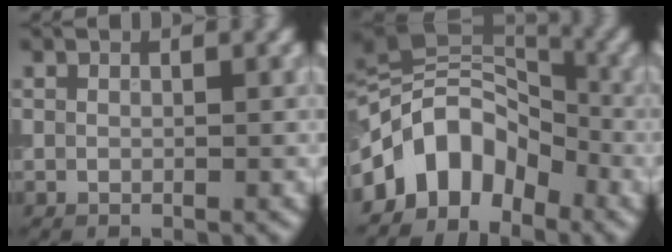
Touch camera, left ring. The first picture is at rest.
{"total": 7.9, "force": [-3.8, 5.3, 4.5], "torque": [-0.056, 0.016, -0.087]}